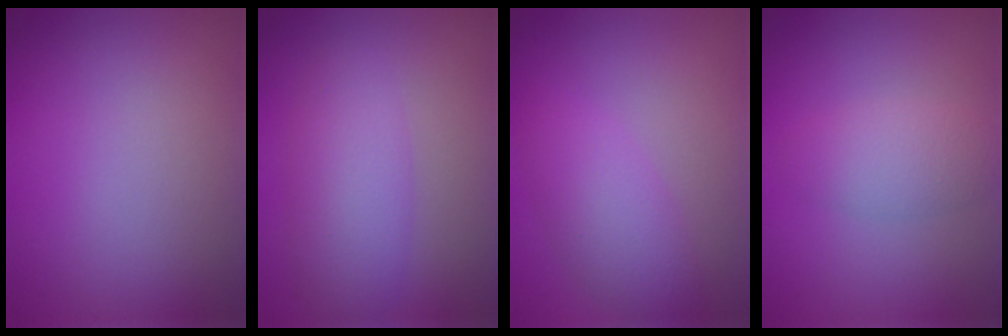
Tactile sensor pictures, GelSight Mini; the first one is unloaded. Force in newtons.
{"total": 4.2, "press": 4.2, "slide": 0.2}
{"total": 3.3, "press": 3.3, "slide": 0.1}
{"total": 2.7, "press": 2.7, "slide": 0.1}